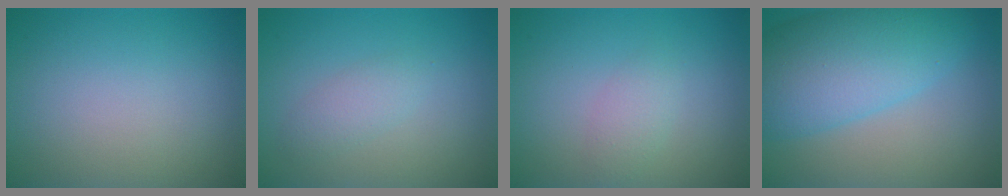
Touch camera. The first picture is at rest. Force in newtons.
{"total": 1.7, "press": 1.7, "slide": 0.0}
{"total": 1.6, "press": 1.6, "slide": 0.0}
{"total": 8.6, "press": 8.6, "slide": 0.2}